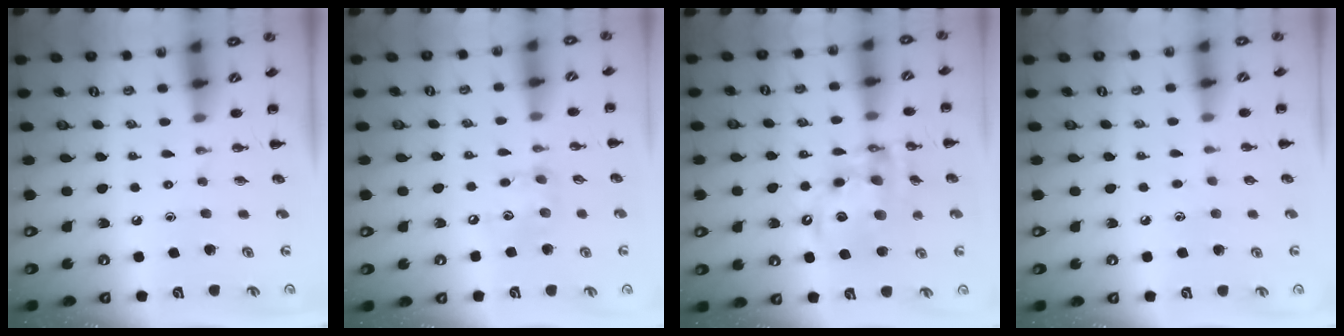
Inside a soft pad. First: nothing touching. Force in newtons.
{"total": 7.6, "press": 7.5, "slide": 0.6}
{"total": 14.2, "press": 13.7, "slide": 3.8}
{"total": 3.2, "press": 3.1, "slide": 0.9}